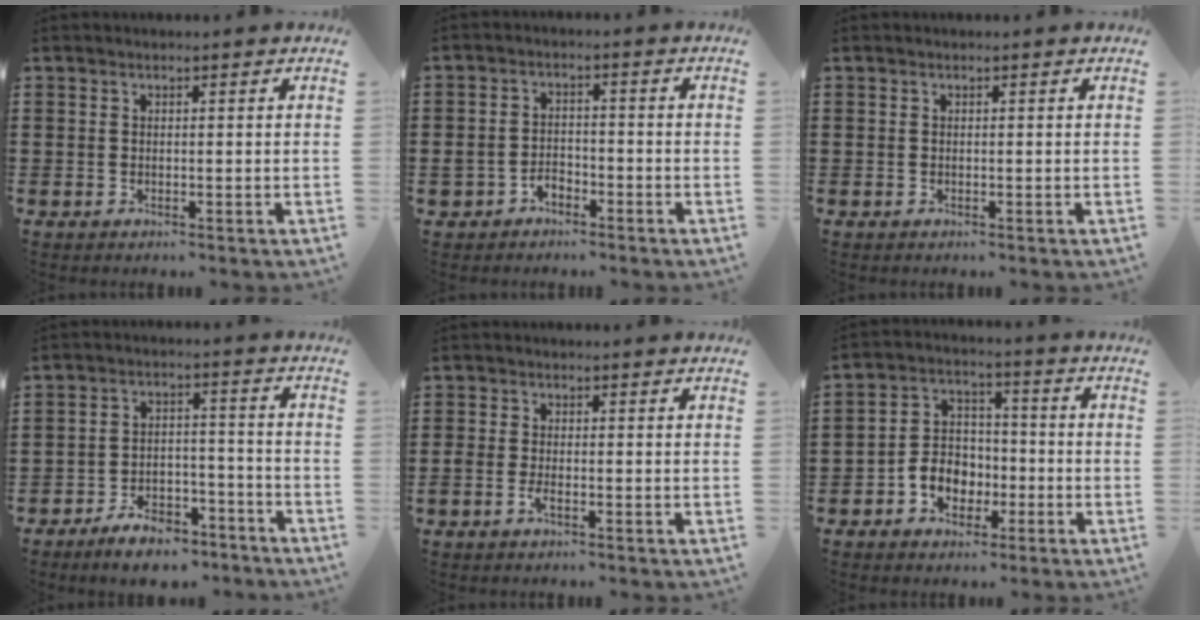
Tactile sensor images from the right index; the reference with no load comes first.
{"total": 2.9, "force": [-2.3, 1.7, 0.7], "torque": [-0.027, 0.003, -0.051]}
{"total": 0.0}
{"total": 6.7, "force": [-5.9, 1.9, 2.5], "torque": [-0.040, 0.019, -0.110]}
{"total": 1.7, "force": [-1.0, 0.6, 1.3], "torque": [-0.031, -0.002, -0.021]}
{"total": 5.8, "force": [-2.5, 4.8, 2.0], "torque": [-0.053, 0.014, -0.049]}